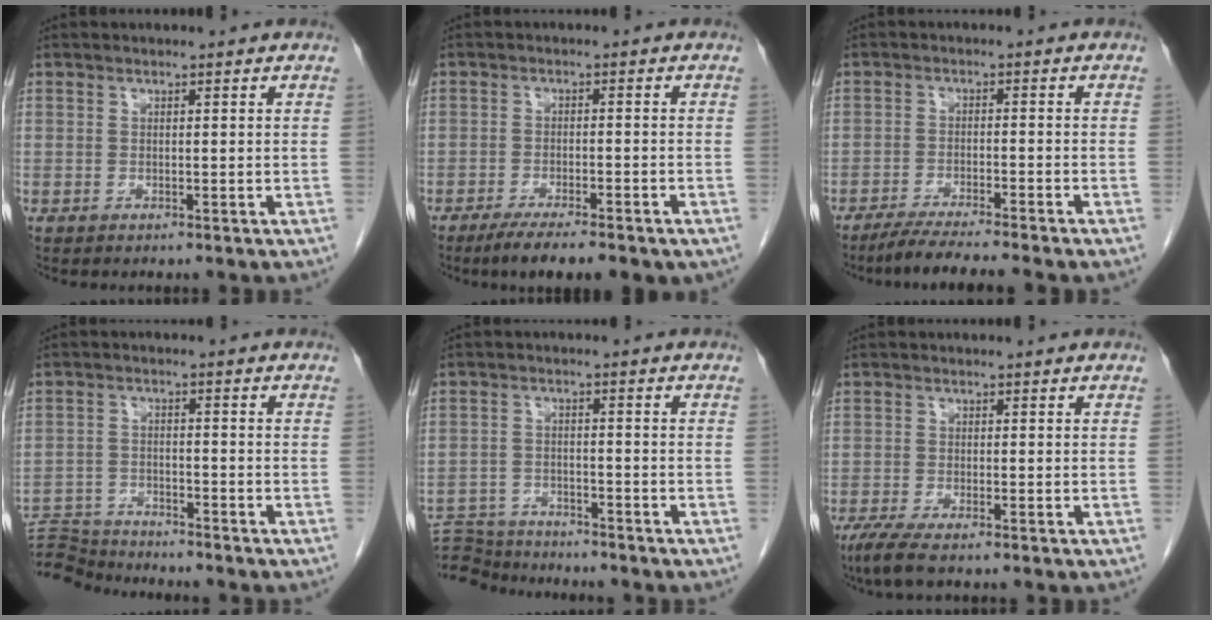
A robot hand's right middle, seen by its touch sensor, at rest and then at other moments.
{"total": 9.0, "force": [-6.6, 1.8, 5.8], "torque": [-0.080, -0.015, -0.094]}
{"total": 7.5, "force": [-6.3, -1.0, 3.9], "torque": [-0.053, -0.024, -0.105]}
{"total": 8.6, "force": [-8.6, 0.0, 0.5], "torque": [-0.007, 0.002, -0.151]}
{"total": 10.1, "force": [-9.9, 1.7, 1.4], "torque": [-0.027, 0.006, -0.159]}
{"total": 3.8, "force": [-2.8, 0.3, 2.6], "torque": [-0.055, -0.012, -0.054]}